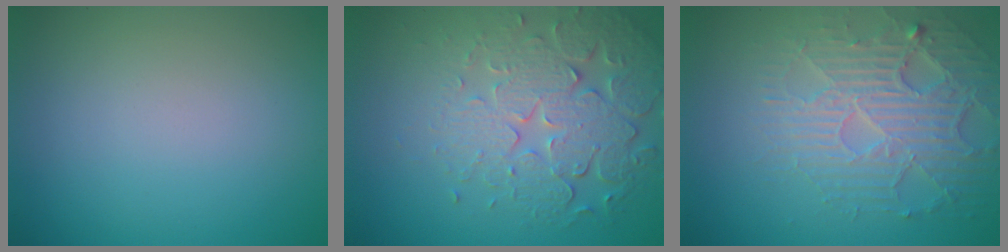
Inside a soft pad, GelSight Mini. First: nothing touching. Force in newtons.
{"total": 6.2, "press": 4.9, "slide": 3.9}
{"total": 5.3, "press": 4.4, "slide": 3.0}